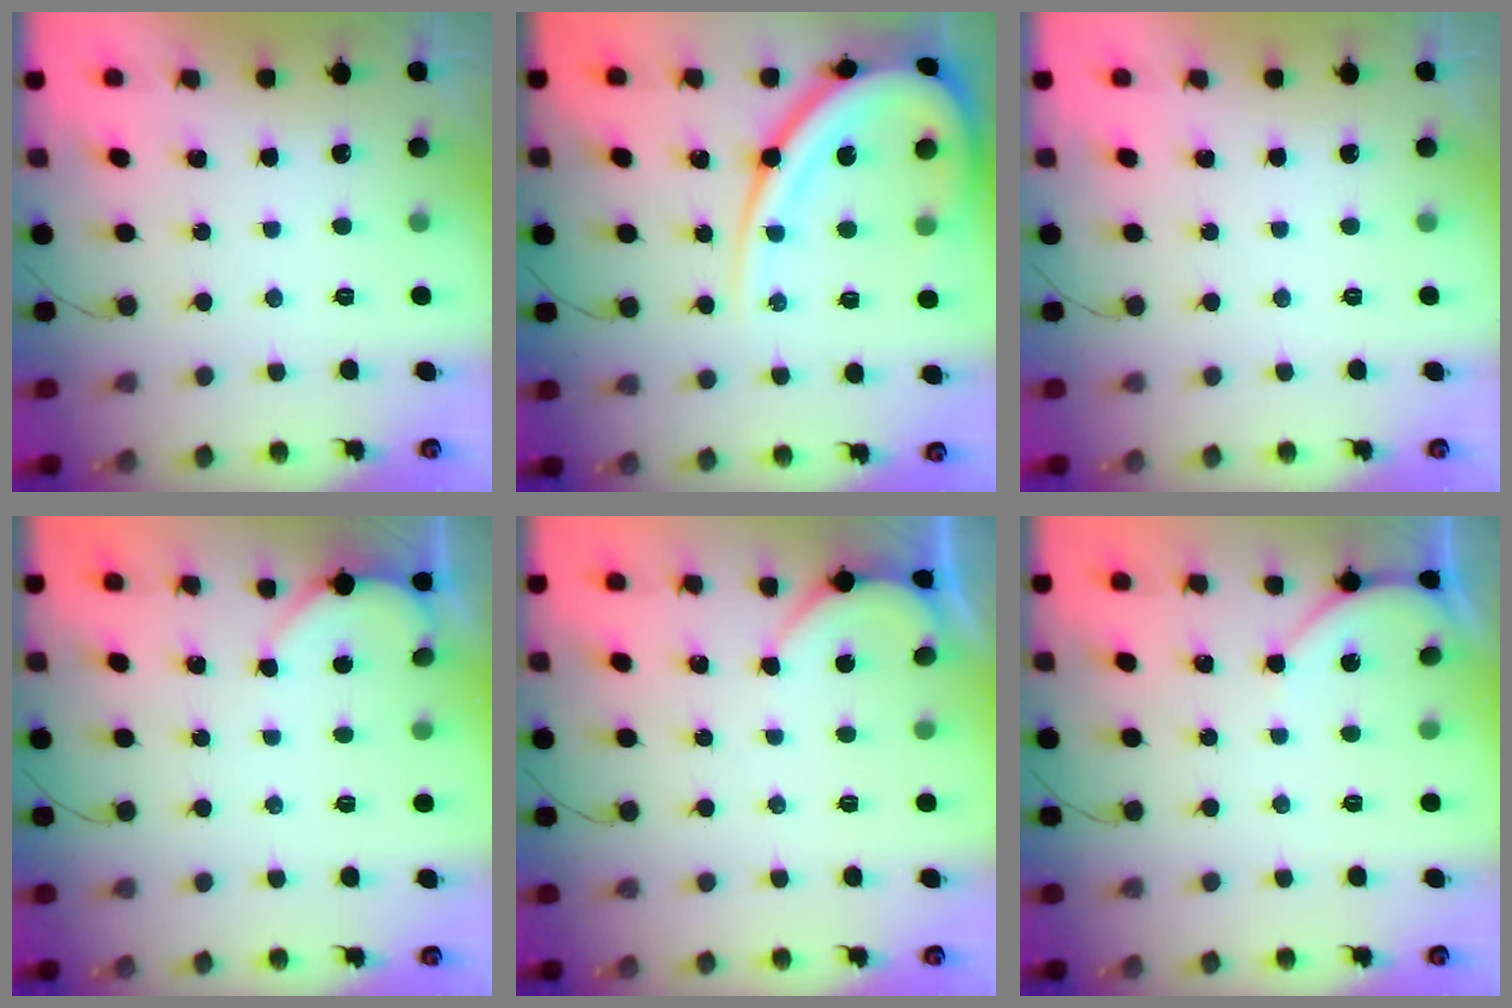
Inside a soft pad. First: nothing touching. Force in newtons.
{"total": 19.7, "press": 19.6, "slide": 2.0}
{"total": 0.0}
{"total": 2.0, "press": 2.0, "slide": 0.2}
{"total": 2.0, "press": 2.0, "slide": 0.2}
{"total": 3.3, "press": 3.3, "slide": 0.4}